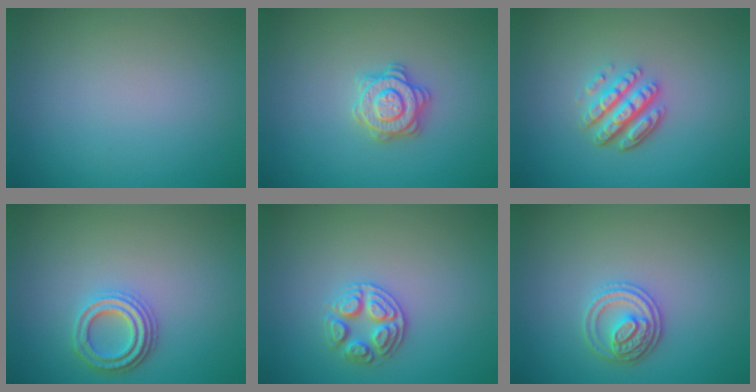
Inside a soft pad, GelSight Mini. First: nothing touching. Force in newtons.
{"total": 2.9, "press": 2.8, "slide": 0.6}
{"total": 4.3, "press": 3.3, "slide": 2.8}
{"total": 3.0, "press": 2.7, "slide": 1.1}
{"total": 2.6, "press": 2.6, "slide": 0.4}
{"total": 2.9, "press": 2.8, "slide": 0.7}